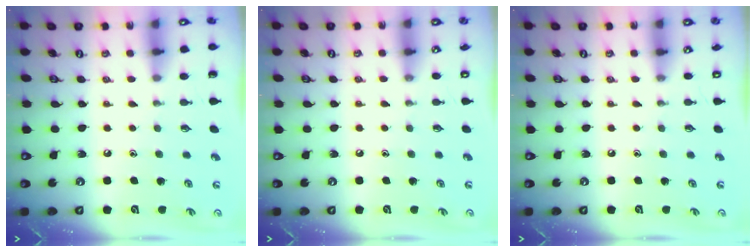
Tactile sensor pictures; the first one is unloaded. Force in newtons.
{"total": 3.2, "press": 3.2, "slide": 0.4}
{"total": 0.0}